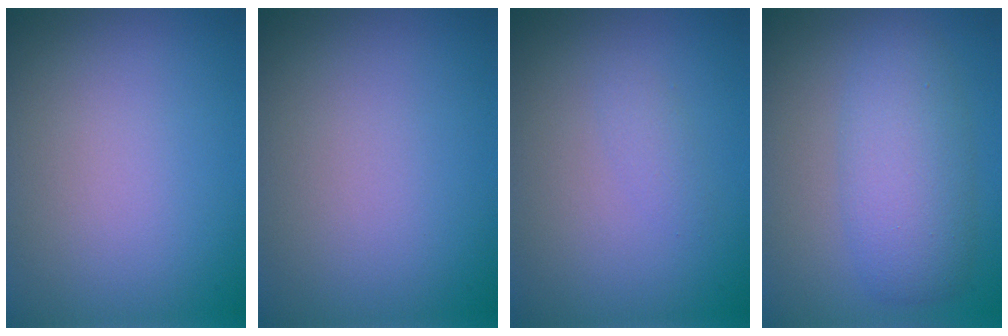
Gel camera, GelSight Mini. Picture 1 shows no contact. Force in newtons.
{"total": 0.0}
{"total": 1.0, "press": 1.0, "slide": 0.0}
{"total": 5.0, "press": 5.0, "slide": 0.3}